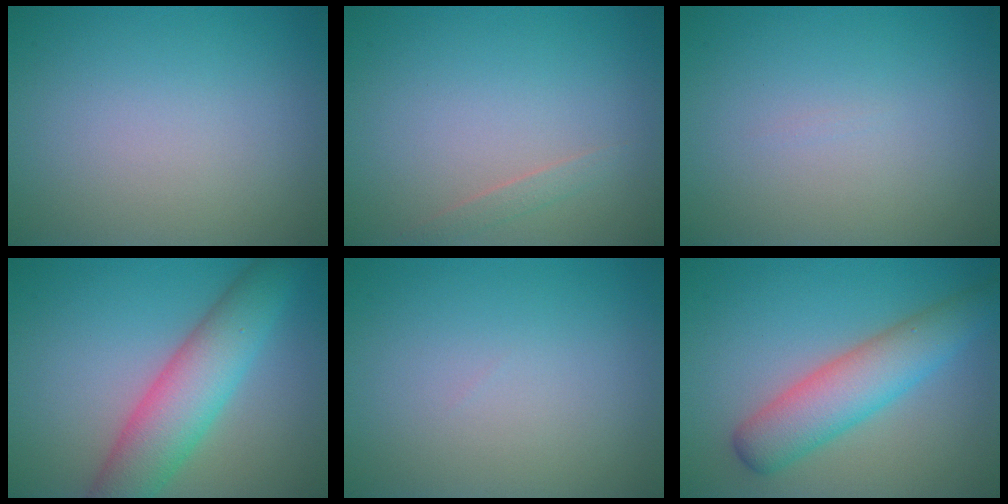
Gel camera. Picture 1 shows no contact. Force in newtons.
{"total": 0.8, "press": 0.8, "slide": 0.0}
{"total": 0.0}
{"total": 6.9, "press": 6.9, "slide": 0.1}
{"total": 0.0}
{"total": 5.5, "press": 5.5, "slide": 0.2}